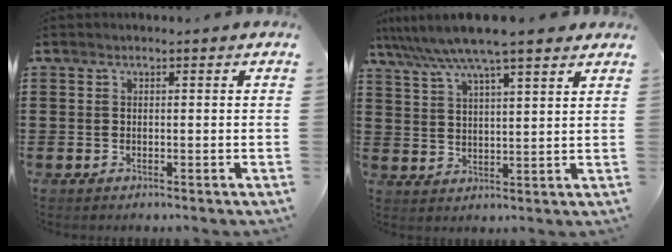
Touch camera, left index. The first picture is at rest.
{"total": 7.8, "force": [6.4, 0.2, 4.3], "torque": [-0.103, -0.022, 0.112]}